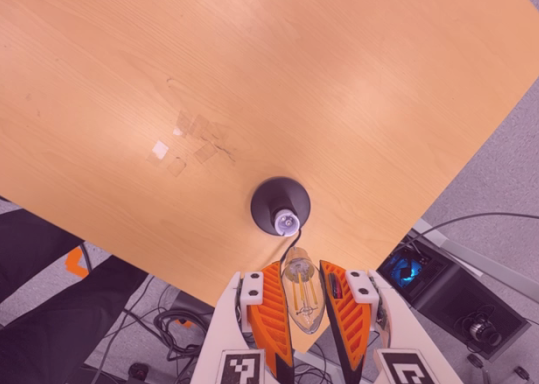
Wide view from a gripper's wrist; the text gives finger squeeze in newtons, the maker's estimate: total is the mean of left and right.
{"total": 12.7, "left": 13.4, "right": 12.1}